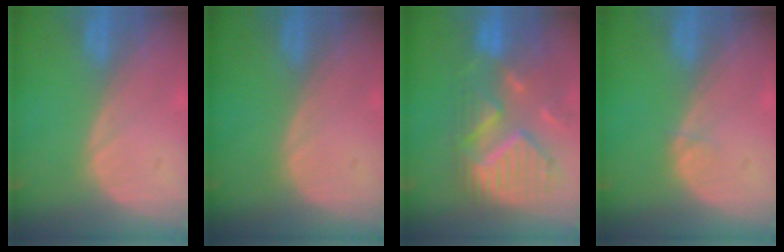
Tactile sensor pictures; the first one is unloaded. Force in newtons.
{"total": 0.0}
{"total": 11.8, "press": 10.3, "slide": 5.6}
{"total": 0.5, "press": 0.5, "slide": 0.1}